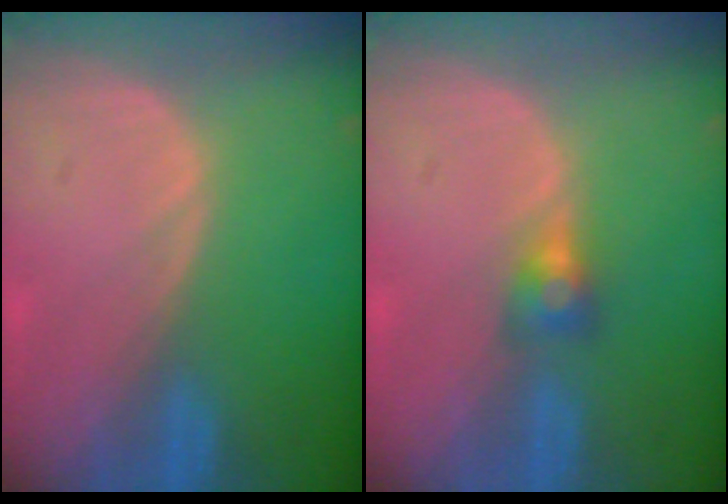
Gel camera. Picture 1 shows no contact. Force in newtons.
{"total": 2.9, "press": 2.5, "slide": 1.5}